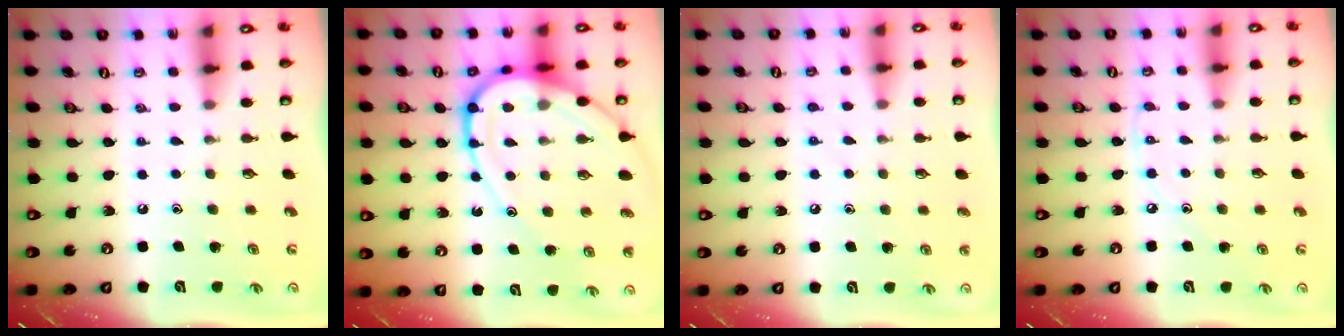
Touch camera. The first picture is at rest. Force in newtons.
{"total": 16.7, "press": 16.6, "slide": 1.5}
{"total": 4.3, "press": 4.3, "slide": 0.5}
{"total": 4.3, "press": 4.3, "slide": 0.6}